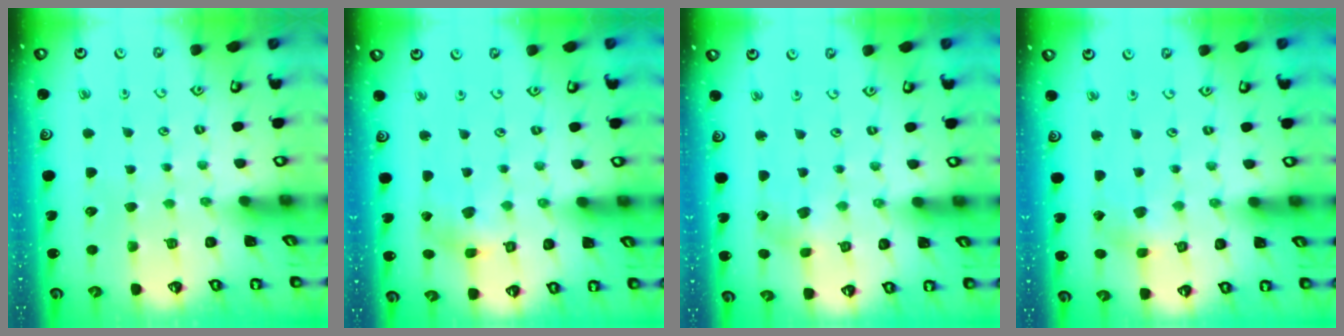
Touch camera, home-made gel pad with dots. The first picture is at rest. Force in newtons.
{"total": 2.3, "press": 2.3, "slide": 0.5}
{"total": 3.4, "press": 3.3, "slide": 0.4}
{"total": 2.4, "press": 2.4, "slide": 0.2}